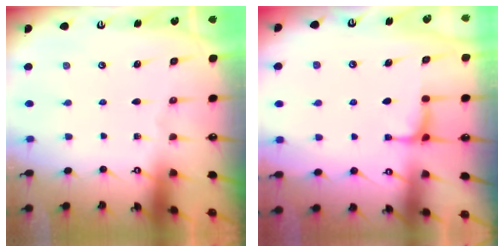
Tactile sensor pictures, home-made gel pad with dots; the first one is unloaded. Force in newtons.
{"total": 3.0, "press": 3.0, "slide": 0.2}